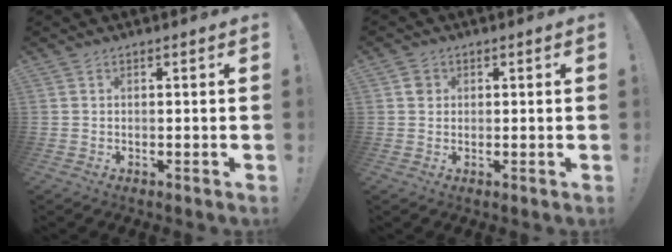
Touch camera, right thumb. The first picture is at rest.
{"total": 2.4, "force": [0.7, 2.2, 0.6], "torque": [0.000, -0.001, 0.011]}